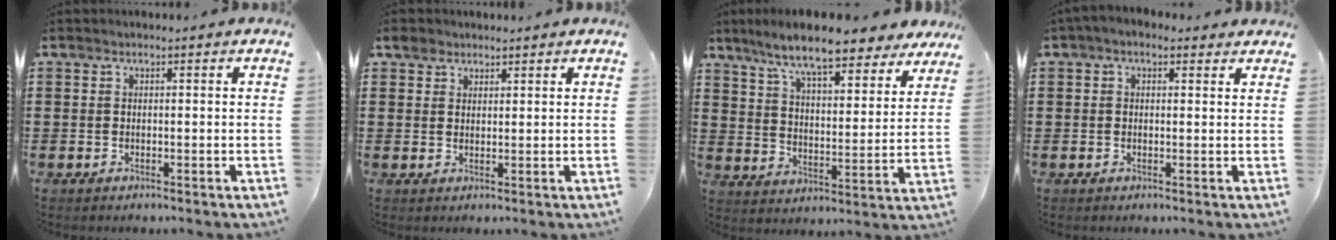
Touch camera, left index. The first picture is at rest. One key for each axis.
{"total": 2.6, "fx": 2.0, "fy": 1.6, "fz": 0.3, "tx": -0.007, "ty": 0.005, "tz": 0.038}
{"total": 9.7, "fx": 8.5, "fy": 0.9, "fz": 4.7, "tx": -0.123, "ty": -0.040, "tz": 0.147}
{"total": 1.9, "fx": 1.0, "fy": 1.2, "fz": 1.0, "tx": -0.023, "ty": 0.009, "tz": 0.017}